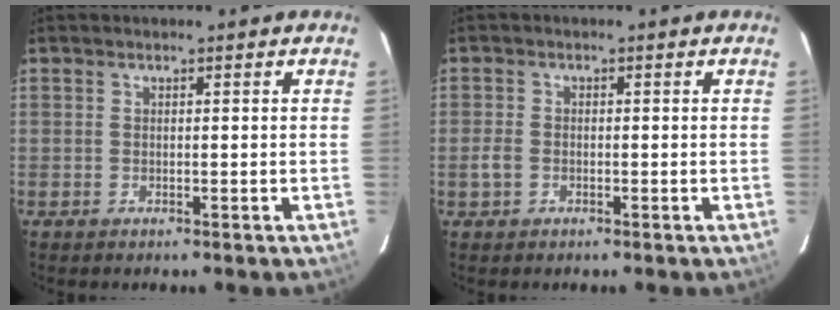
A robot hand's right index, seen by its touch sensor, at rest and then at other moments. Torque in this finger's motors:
{"motor_torque": [-0.22, 0.14, -0.33, -0.12]}